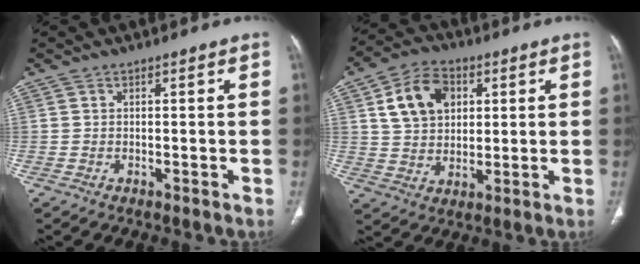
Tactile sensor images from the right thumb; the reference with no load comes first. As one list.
[{"total": 11.4, "force": [3.7, 8.3, 7.0], "torque": [-0.100, 0.001, 0.066]}]